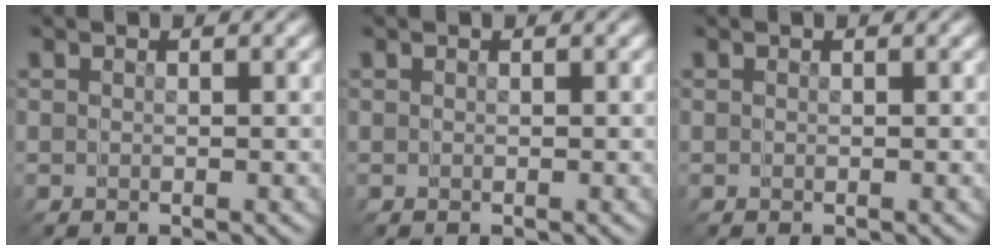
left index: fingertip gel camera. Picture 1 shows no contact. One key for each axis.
{"total": 0.0}
{"total": 0.0}